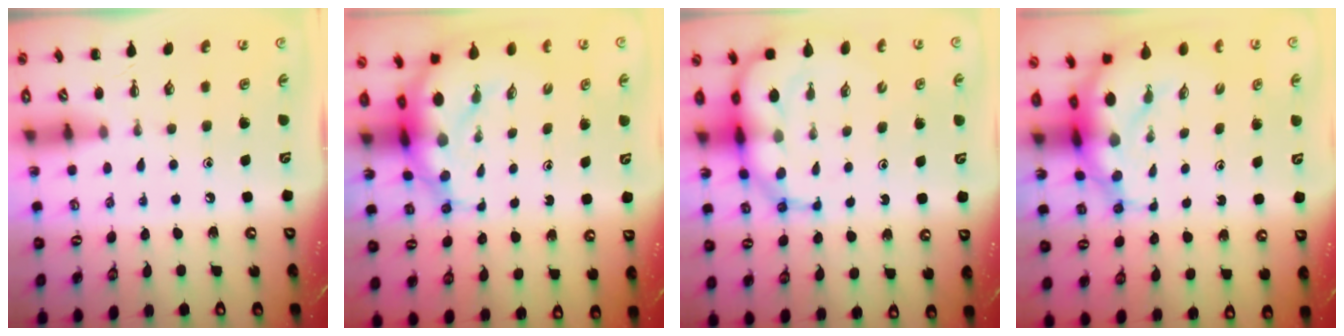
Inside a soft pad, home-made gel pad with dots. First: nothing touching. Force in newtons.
{"total": 9.1, "press": 8.8, "slide": 2.4}
{"total": 10.7, "press": 10.3, "slide": 3.1}
{"total": 9.1, "press": 8.8, "slide": 2.4}